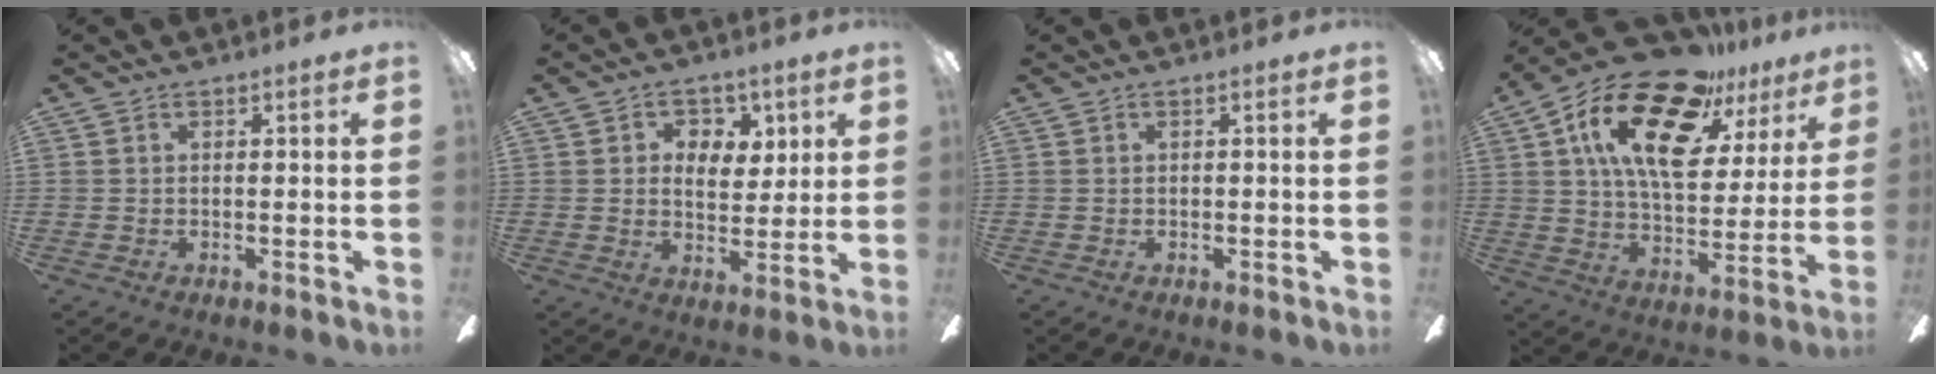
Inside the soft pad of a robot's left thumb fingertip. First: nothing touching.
{"total": 6.5, "force": [2.7, 5.0, 3.2], "torque": [-0.039, -0.003, 0.041]}
{"total": 0.0}
{"total": 23.2, "force": [13.4, 10.7, 15.6], "torque": [-0.262, -0.062, 0.231]}